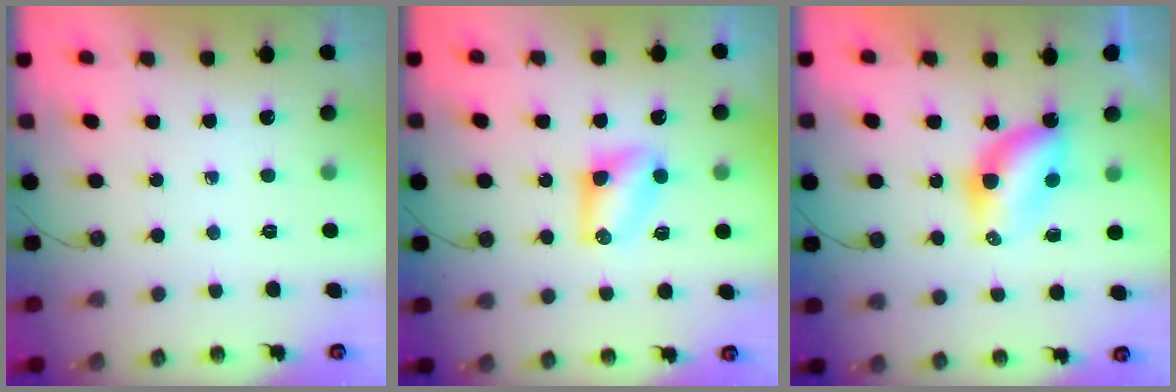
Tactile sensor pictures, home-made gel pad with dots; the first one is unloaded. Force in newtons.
{"total": 6.0, "press": 5.9, "slide": 0.8}
{"total": 6.3, "press": 6.3, "slide": 0.1}